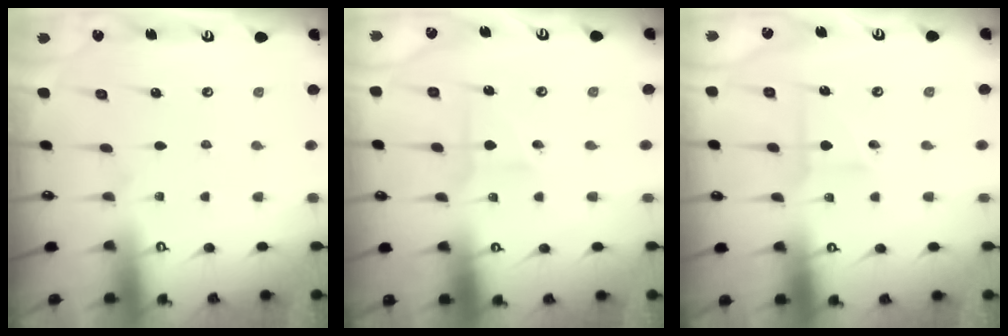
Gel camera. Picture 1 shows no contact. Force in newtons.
{"total": 2.4, "press": 2.4, "slide": 0.7}
{"total": 3.1, "press": 3.1, "slide": 0.2}